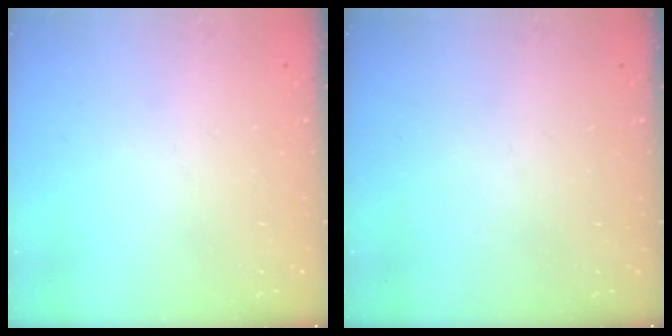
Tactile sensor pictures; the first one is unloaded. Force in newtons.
{"total": 0.0}